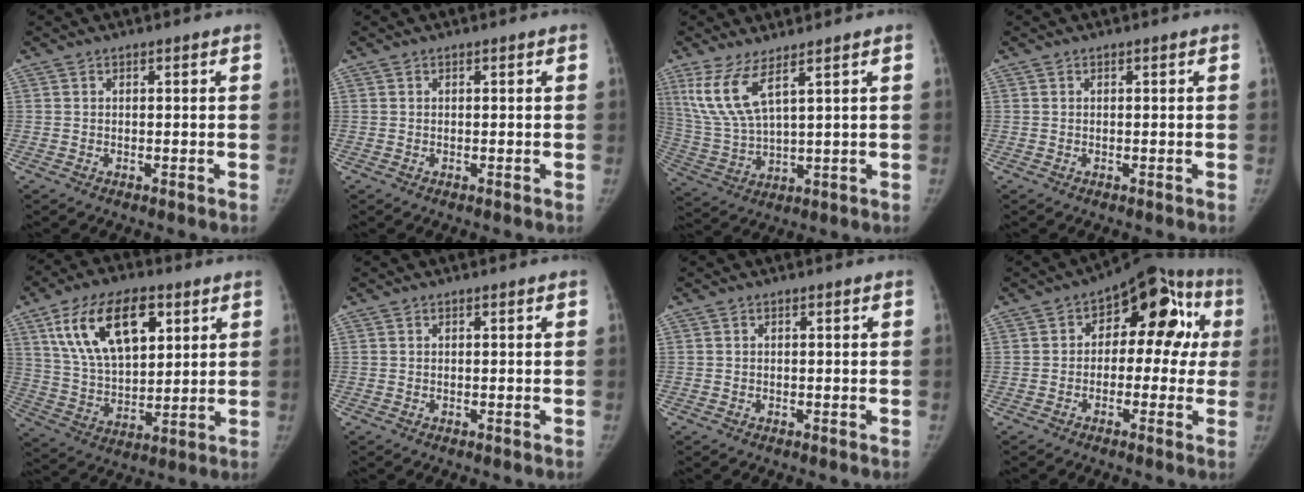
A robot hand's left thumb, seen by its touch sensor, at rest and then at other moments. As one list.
[{"total": 0.0}, {"total": 9.8, "force": [5.4, 2.5, 7.7], "torque": [-0.178, -0.031, 0.122]}, {"total": 0.0}, {"total": 17.3, "force": [8.2, 9.1, 12.2], "torque": [-0.167, -0.030, 0.156]}, {"total": 0.0}, {"total": 0.0}, {"total": 14.4, "force": [2.0, 9.0, 11.1], "torque": [-0.075, 0.047, 0.011]}]